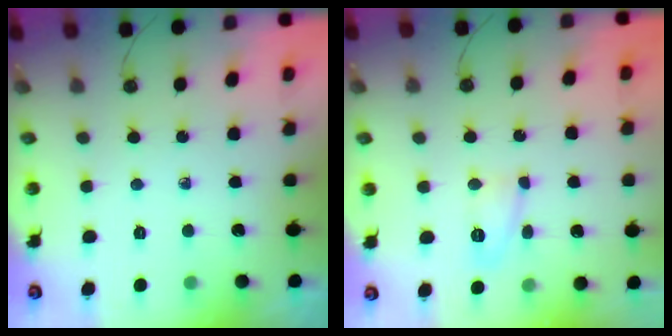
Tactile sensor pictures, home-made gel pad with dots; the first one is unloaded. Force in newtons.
{"total": 7.6, "press": 7.6, "slide": 0.5}